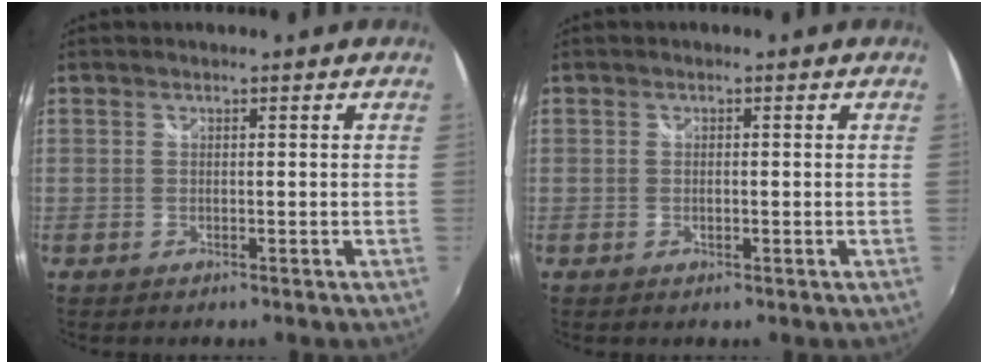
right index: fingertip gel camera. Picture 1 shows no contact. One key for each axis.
{"total": 1.0, "fx": -0.1, "fy": 0.6, "fz": 0.8, "tx": -0.015, "ty": 0.000, "tz": -0.003}